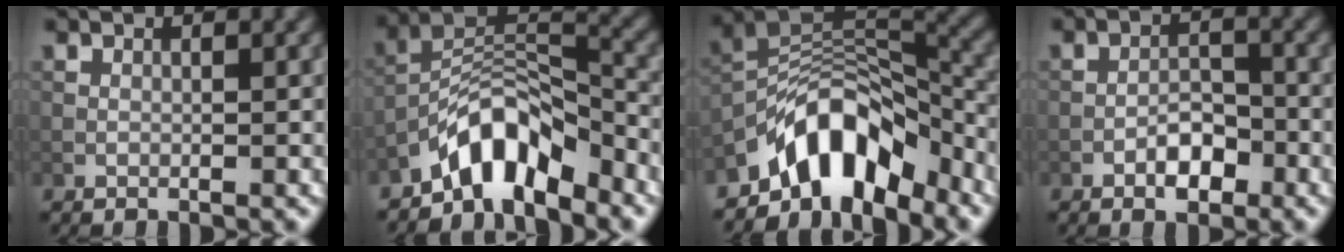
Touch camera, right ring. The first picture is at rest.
{"total": 6.6, "force": [-5.1, 2.4, 3.5], "torque": [-0.048, 0.007, -0.102]}
{"total": 9.0, "force": [-6.1, 4.1, 5.2], "torque": [-0.063, 0.010, -0.119]}
{"total": 2.9, "force": [-1.6, 1.3, 2.0], "torque": [-0.027, 0.008, -0.030]}